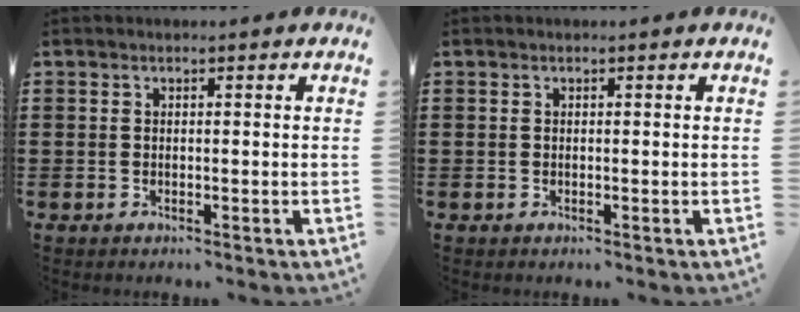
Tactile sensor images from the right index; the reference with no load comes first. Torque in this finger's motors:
{"motor_torque": [-0.06, -0.03, 0.00, 0.00]}